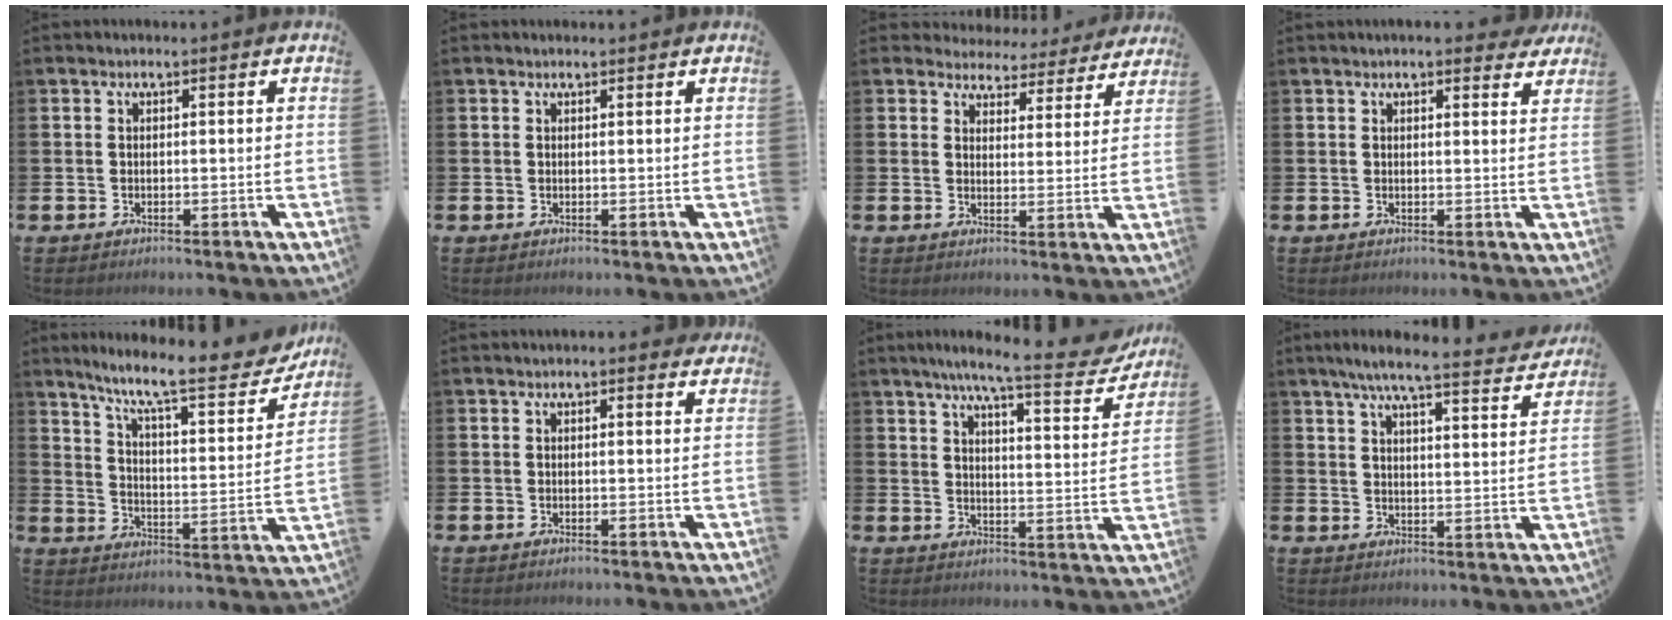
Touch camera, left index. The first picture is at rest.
{"total": 0.6, "force": [0.6, 0.1, 0.0], "torque": [0.007, -0.002, 0.009]}
{"total": 4.1, "force": [3.8, 1.6, 0.0], "torque": [-0.014, -0.035, 0.062]}
{"total": 3.0, "force": [2.9, 0.4, 0.5], "torque": [-0.004, -0.015, 0.050]}
{"total": 11.3, "force": [9.2, 2.0, 6.2], "torque": [-0.132, -0.059, 0.147]}
{"total": 1.3, "force": [1.3, 0.1, 0.3], "torque": [-0.004, 0.001, 0.023]}
{"total": 8.3, "force": [7.2, 0.6, 4.2], "torque": [-0.084, -0.047, 0.116]}
{"total": 6.9, "force": [6.2, 0.4, 2.9], "torque": [-0.067, -0.037, 0.104]}